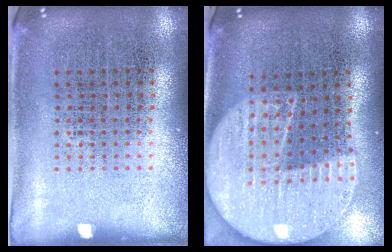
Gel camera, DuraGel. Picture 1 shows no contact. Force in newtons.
{"total": 2.3, "press": 2.0, "slide": 1.1}